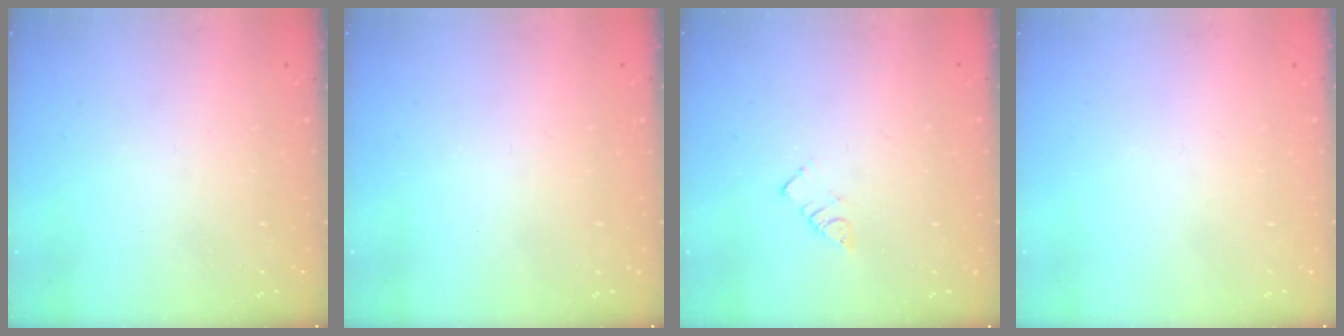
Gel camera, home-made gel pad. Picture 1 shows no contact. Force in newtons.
{"total": 2.1, "press": 2.0, "slide": 0.4}
{"total": 2.5, "press": 2.5, "slide": 0.1}
{"total": 1.8, "press": 1.8, "slide": 0.1}